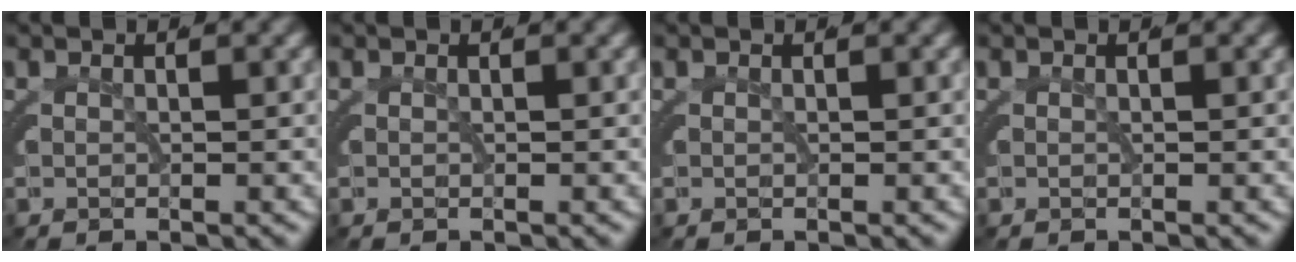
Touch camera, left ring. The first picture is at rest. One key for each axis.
{"total": 0.0}
{"total": 0.0}
{"total": 0.0}